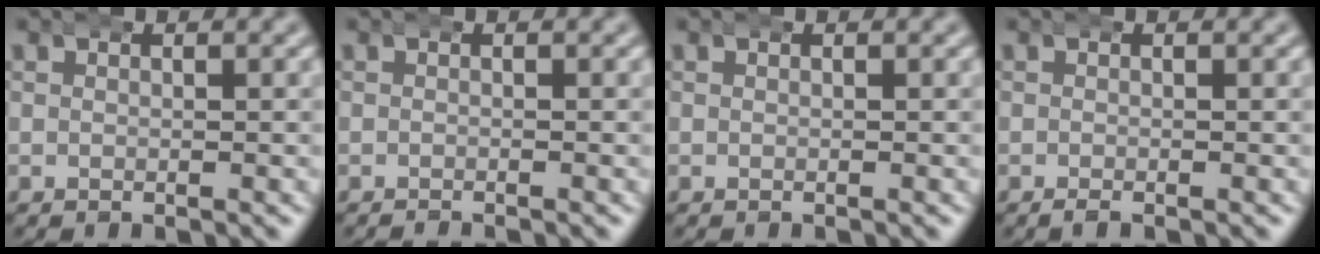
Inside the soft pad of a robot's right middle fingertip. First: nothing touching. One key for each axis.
{"total": 0.8, "fx": -0.8, "fy": -0.1, "fz": -0.1, "tx": -0.002, "ty": -0.005, "tz": -0.011}
{"total": 0.0}
{"total": 0.7, "fx": -0.6, "fy": 0.0, "fz": 0.3, "tx": -0.011, "ty": -0.003, "tz": -0.008}